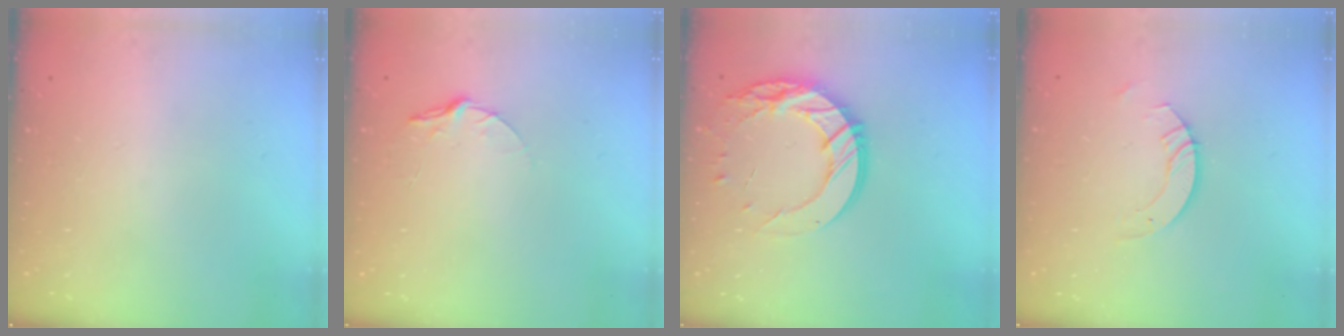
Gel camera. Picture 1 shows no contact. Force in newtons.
{"total": 4.6, "press": 4.6, "slide": 0.4}
{"total": 16.5, "press": 16.5, "slide": 1.4}
{"total": 4.8, "press": 4.8, "slide": 0.4}